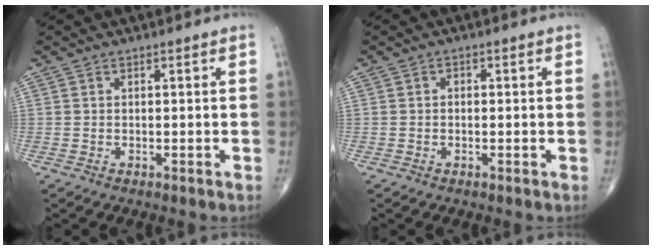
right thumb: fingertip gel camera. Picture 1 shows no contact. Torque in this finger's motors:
{"motor_torque": [-0.07, 0.07, -0.12, -0.12, 0.02]}